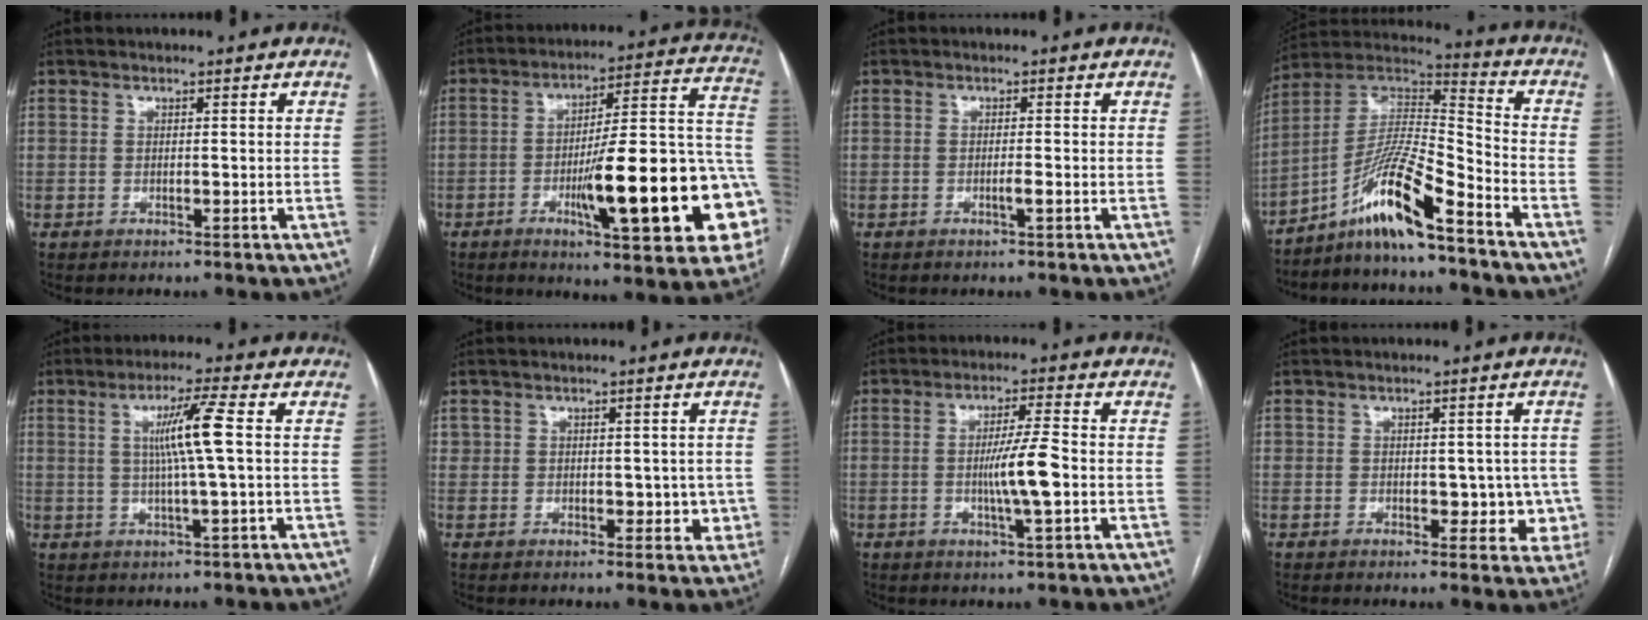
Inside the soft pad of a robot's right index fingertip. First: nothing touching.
{"total": 23.2, "force": [-6.6, 3.3, 22.0], "torque": [-0.240, 0.014, -0.087]}
{"total": 1.1, "force": [-0.5, -0.2, 1.0], "torque": [-0.020, -0.001, -0.008]}
{"total": 12.9, "force": [-8.7, 0.6, 9.5], "torque": [-0.185, 0.014, -0.162]}
{"total": 6.9, "force": [1.1, -1.0, 6.7], "torque": [-0.122, 0.001, 0.022]}
{"total": 4.0, "force": [0.4, 3.3, 2.4], "torque": [-0.021, 0.008, 0.014]}
{"total": 6.7, "force": [-1.0, -0.1, 6.7], "torque": [-0.121, -0.005, -0.019]}
{"total": 5.1, "force": [-0.3, 3.4, 3.8], "torque": [-0.027, 0.017, 0.003]}